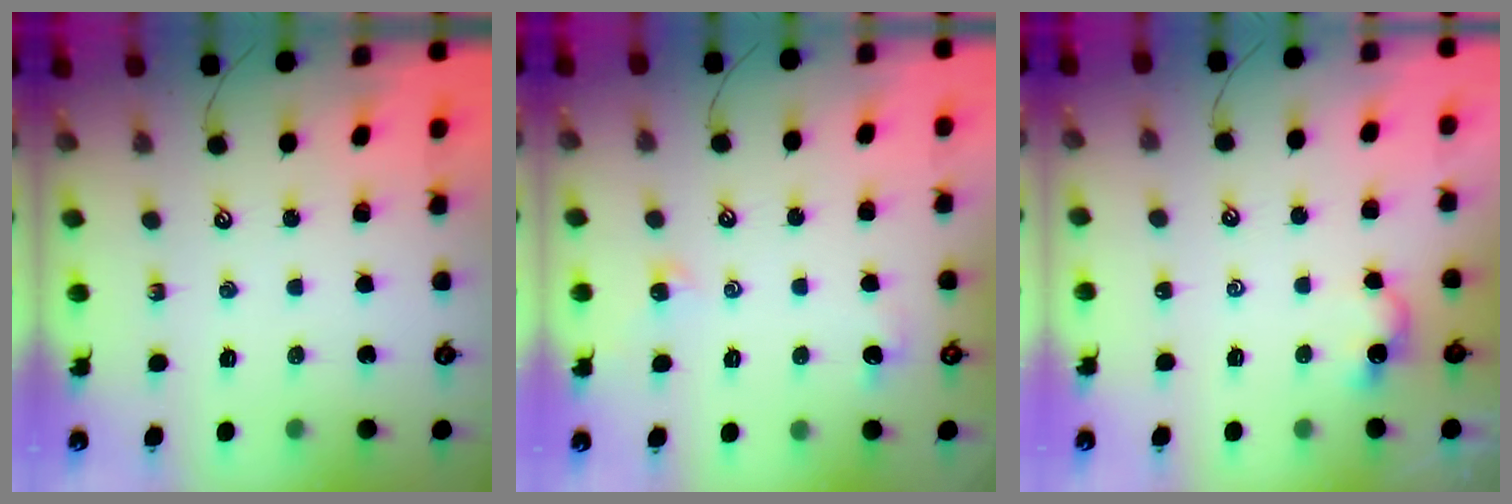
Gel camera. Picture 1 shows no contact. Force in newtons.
{"total": 1.0, "press": 0.9, "slide": 0.5}
{"total": 0.5, "press": 0.5, "slide": 0.2}